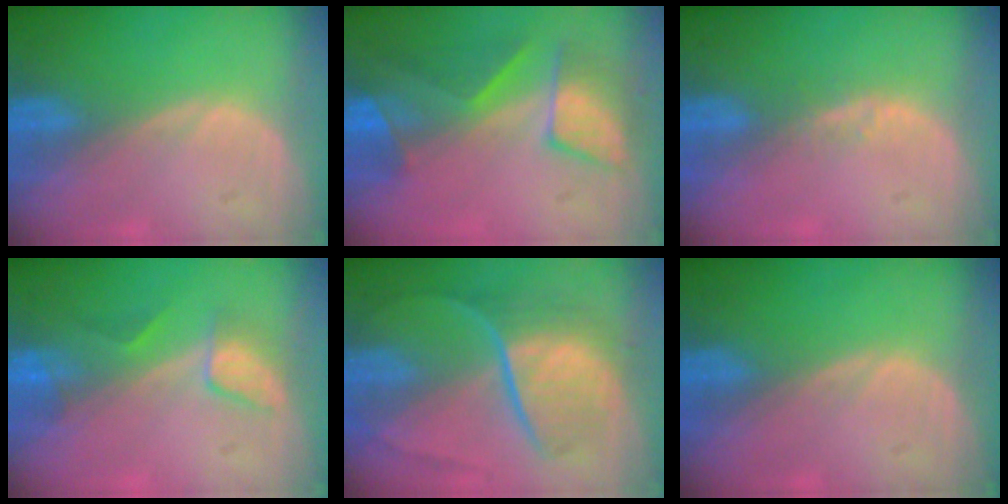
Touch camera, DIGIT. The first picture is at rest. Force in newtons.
{"total": 7.7, "press": 7.6, "slide": 1.4}
{"total": 1.9, "press": 1.4, "slide": 1.3}
{"total": 3.4, "press": 3.4, "slide": 0.3}
{"total": 8.9, "press": 7.6, "slide": 4.6}
{"total": 0.0}